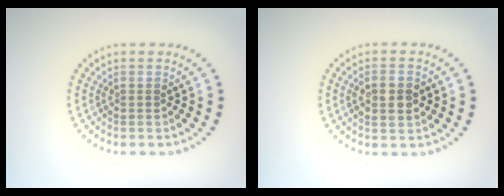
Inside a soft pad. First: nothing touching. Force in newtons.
{"total": 2.6, "press": 2.6, "slide": 0.4}